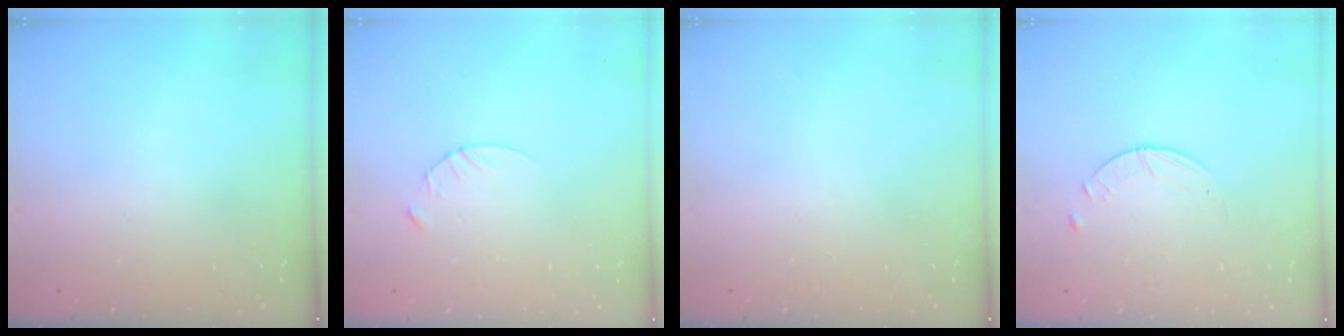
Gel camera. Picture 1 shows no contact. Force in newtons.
{"total": 3.8, "press": 3.8, "slide": 0.3}
{"total": 0.0}
{"total": 2.6, "press": 2.5, "slide": 0.3}